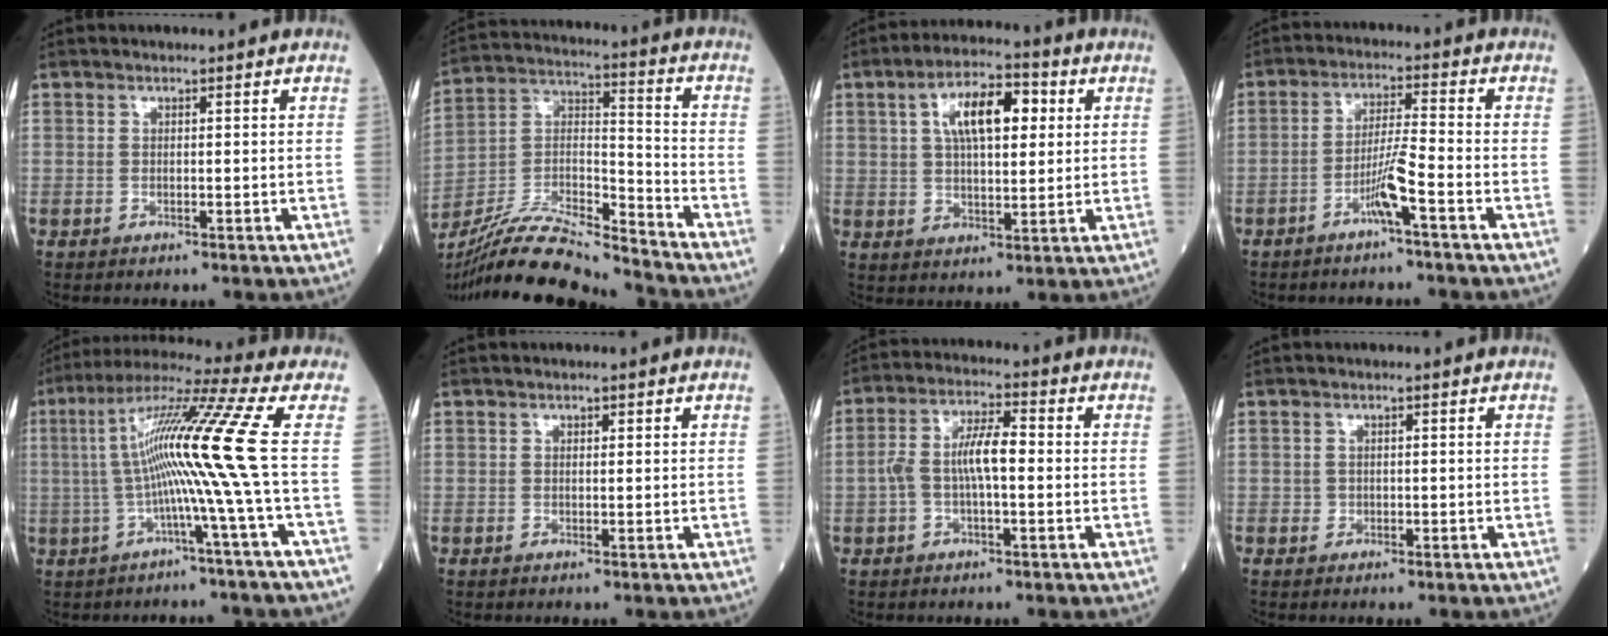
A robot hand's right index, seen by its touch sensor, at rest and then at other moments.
{"total": 16.3, "force": [-15.4, -0.2, 5.3], "torque": [-0.100, 0.020, -0.286]}
{"total": 10.4, "force": [3.2, 4.1, 9.0], "torque": [-0.159, 0.025, 0.053]}
{"total": 5.2, "force": [-2.8, -0.7, 4.3], "torque": [-0.086, 0.006, -0.055]}
{"total": 13.2, "force": [-0.2, -3.2, 12.9], "torque": [-0.233, 0.026, -0.009]}
{"total": 0.6, "force": [0.4, 0.4, 0.4], "torque": [-0.004, 0.001, 0.004]}
{"total": 7.0, "force": [-0.5, 2.1, 6.7], "torque": [-0.138, 0.024, -0.011]}
{"total": 0.6, "force": [-0.2, 0.6, 0.1], "torque": [0.000, 0.003, -0.004]}